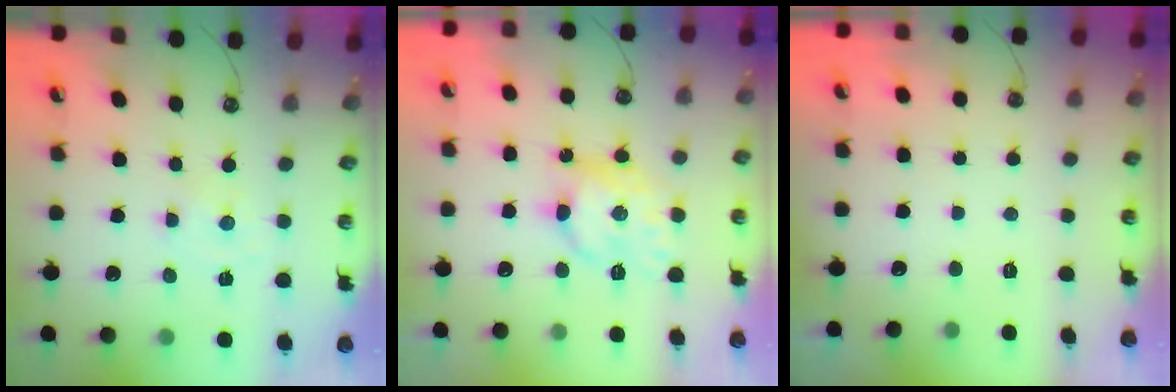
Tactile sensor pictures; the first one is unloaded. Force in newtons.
{"total": 13.0, "press": 13.0, "slide": 0.7}
{"total": 0.0}